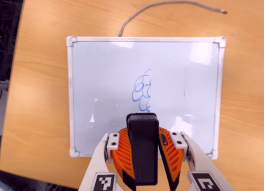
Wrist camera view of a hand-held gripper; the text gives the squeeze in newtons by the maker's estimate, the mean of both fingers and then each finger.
{"total": 12.8, "left": 11.0, "right": 14.5}